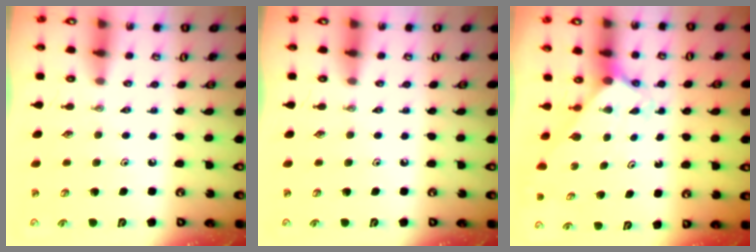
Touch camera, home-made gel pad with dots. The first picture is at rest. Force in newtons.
{"total": 0.0}
{"total": 1.9, "press": 1.9, "slide": 0.1}